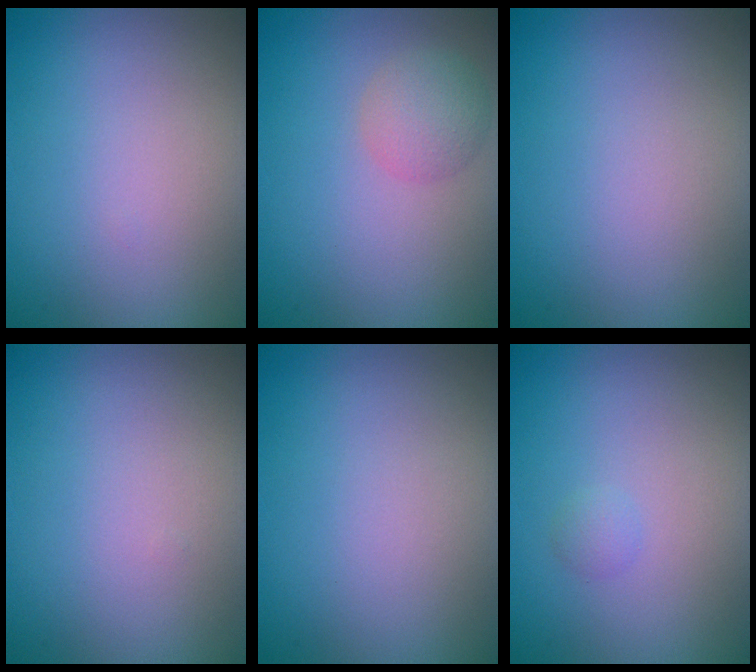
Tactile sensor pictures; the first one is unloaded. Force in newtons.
{"total": 2.6, "press": 2.6, "slide": 0.0}
{"total": 0.0}
{"total": 0.0}
{"total": 0.0}
{"total": 0.8, "press": 0.8, "slide": 0.0}